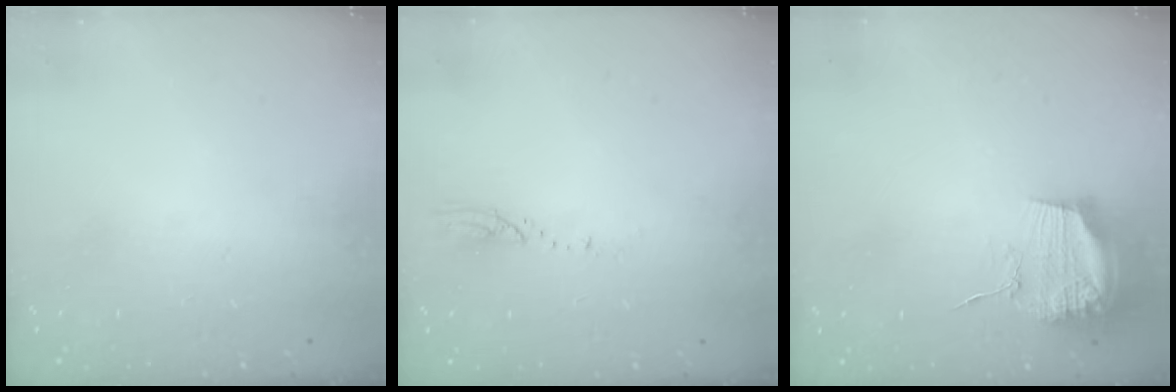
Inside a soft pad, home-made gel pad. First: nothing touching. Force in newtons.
{"total": 3.3, "press": 3.3, "slide": 0.3}
{"total": 15.6, "press": 15.6, "slide": 0.1}